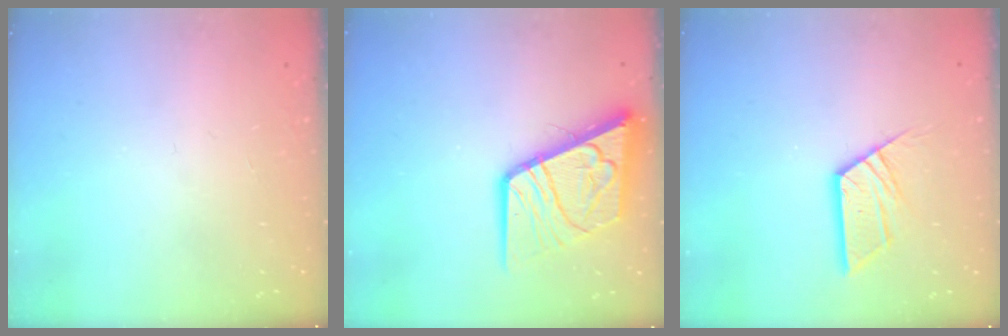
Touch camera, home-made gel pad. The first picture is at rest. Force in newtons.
{"total": 16.8, "press": 16.7, "slide": 2.0}
{"total": 10.5, "press": 10.4, "slide": 1.0}